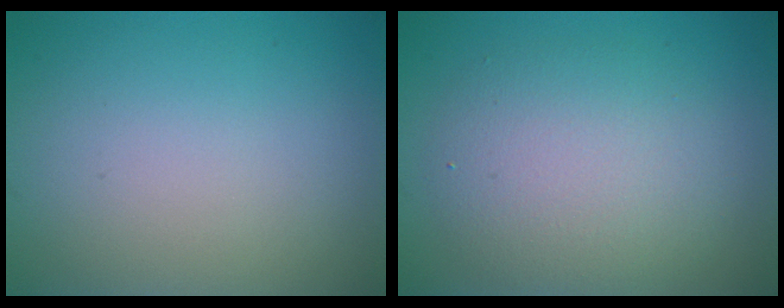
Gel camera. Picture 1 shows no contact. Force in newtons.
{"total": 5.1, "press": 5.0, "slide": 0.4}